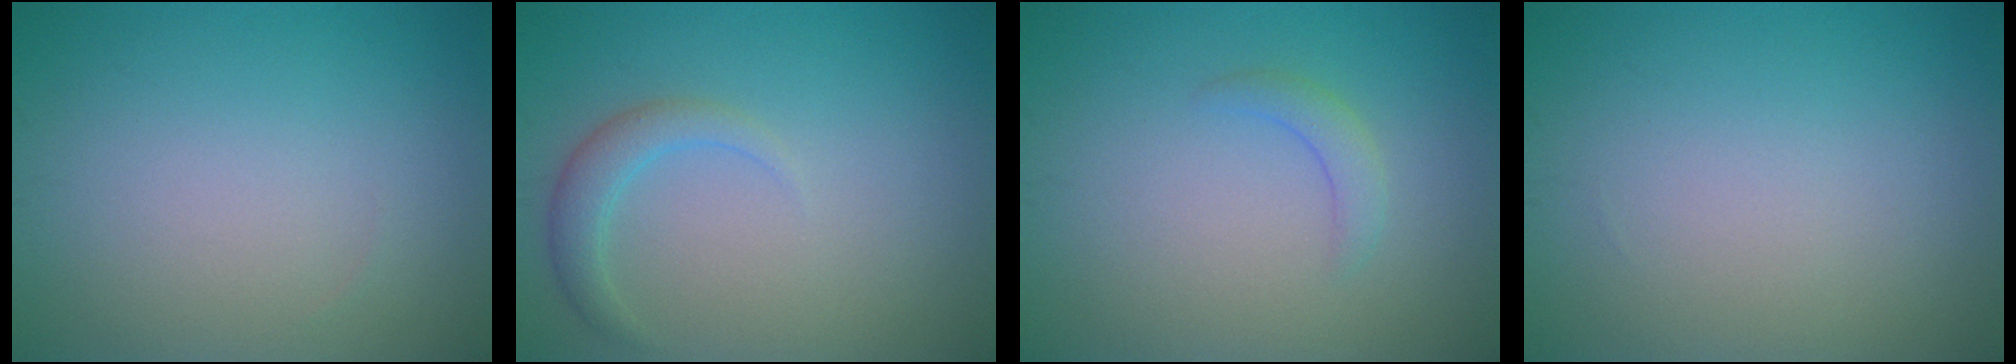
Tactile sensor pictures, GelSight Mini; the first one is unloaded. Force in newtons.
{"total": 2.1, "press": 2.1, "slide": 0.1}
{"total": 1.5, "press": 1.5, "slide": 0.2}
{"total": 0.0}